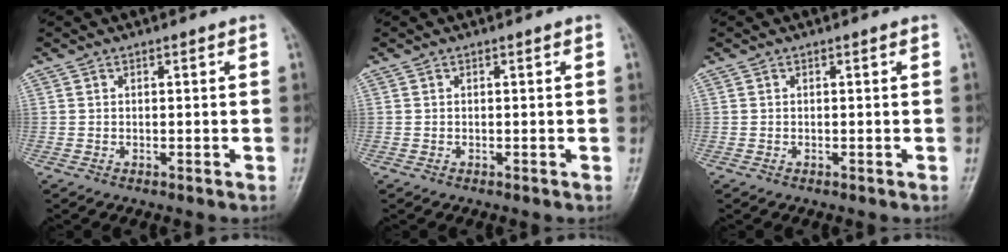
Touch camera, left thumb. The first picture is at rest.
{"total": 0.0}
{"total": 0.0}